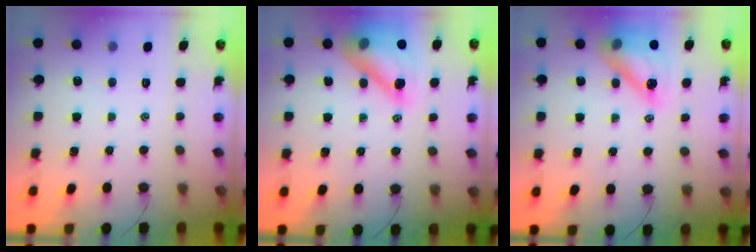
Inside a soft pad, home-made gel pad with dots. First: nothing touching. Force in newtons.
{"total": 16.7, "press": 16.1, "slide": 4.7}
{"total": 13.9, "press": 13.4, "slide": 3.8}